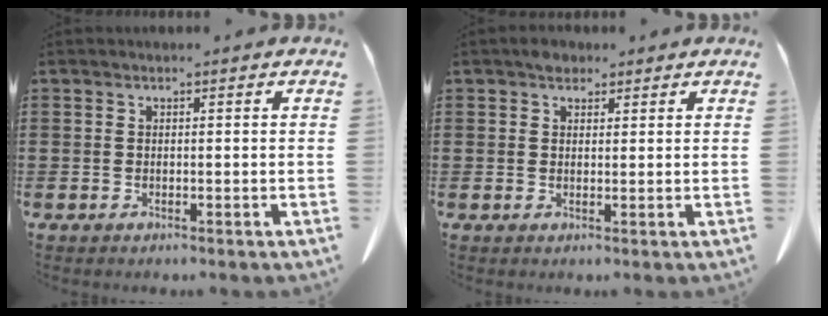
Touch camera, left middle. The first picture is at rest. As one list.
[{"total": 2.1, "force": [1.6, 1.2, 0.6], "torque": [-0.009, 0.000, 0.031]}]